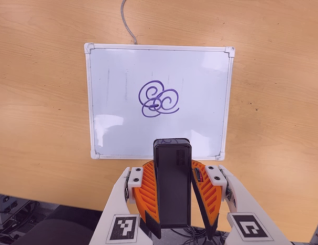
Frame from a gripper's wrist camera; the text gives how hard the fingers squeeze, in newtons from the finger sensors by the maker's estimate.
{"total": 6.5, "left": 5.5, "right": 7.6}